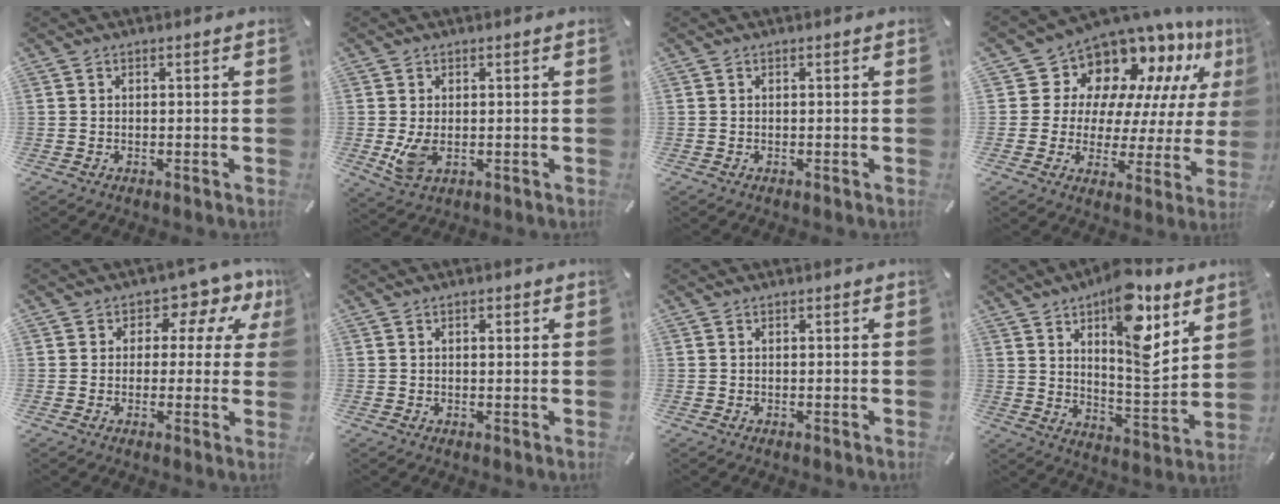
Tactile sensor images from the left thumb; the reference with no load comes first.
{"total": 5.5, "force": [-0.3, 3.1, 4.5], "torque": [-0.096, -0.005, -0.008]}
{"total": 0.0}
{"total": 11.8, "force": [9.1, 7.2, 2.3], "torque": [-0.044, -0.103, 0.156]}
{"total": 7.7, "force": [2.6, 5.5, 4.6], "torque": [-0.054, -0.015, 0.039]}
{"total": 1.0, "force": [0.3, 0.5, 0.8], "torque": [-0.017, 0.005, 0.004]}
{"total": 0.0}
{"total": 15.3, "force": [8.9, 5.8, 11.0], "torque": [-0.165, -0.050, 0.148]}